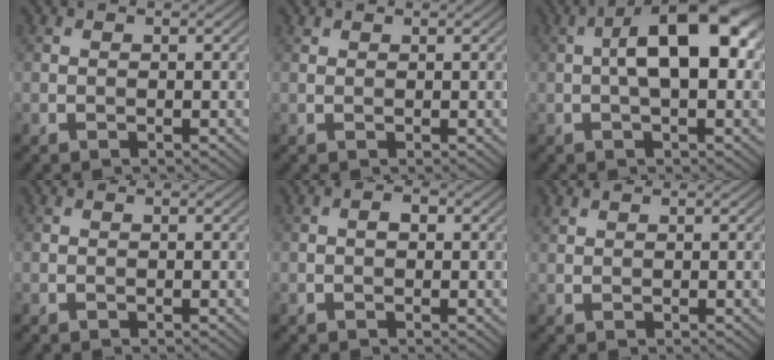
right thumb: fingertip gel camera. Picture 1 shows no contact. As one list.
[{"total": 0.6, "force": [0.5, 0.2, 0.0], "torque": [-0.003, 0.000, 0.013]}, {"total": 10.0, "force": [0.6, 4.0, 9.1], "torque": [-0.141, 0.023, 0.001]}, {"total": 0.0}, {"total": 1.1, "force": [0.0, 0.7, 0.8], "torque": [-0.013, 0.003, -0.003]}, {"total": 0.9, "force": [0.8, 0.4, 0.3], "torque": [-0.012, 0.001, 0.019]}]